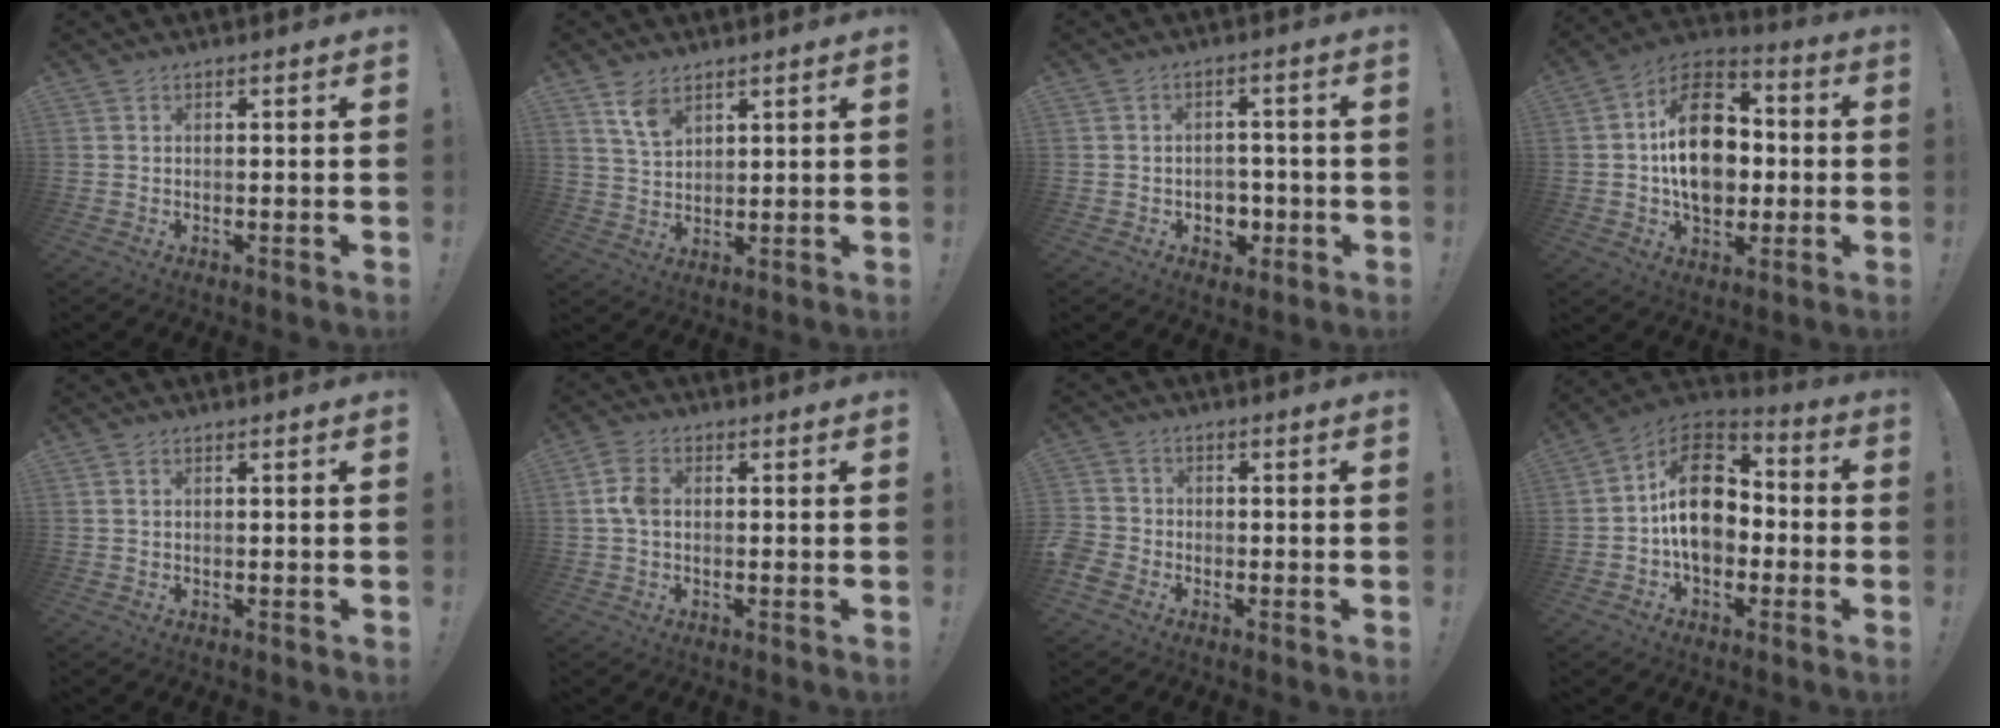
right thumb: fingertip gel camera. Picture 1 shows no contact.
{"total": 6.6, "force": [4.5, 3.6, 3.2], "torque": [-0.056, -0.023, 0.085]}
{"total": 5.4, "force": [-0.8, 5.1, 1.8], "torque": [-0.021, -0.001, -0.009]}
{"total": 20.6, "force": [0.4, 14.7, 14.5], "torque": [-0.225, 0.014, 0.016]}
{"total": 0.6, "force": [0.3, 0.3, 0.4], "torque": [-0.014, 0.003, 0.007]}
{"total": 5.5, "force": [0.2, 3.7, 4.1], "torque": [-0.085, 0.009, 0.004]}
{"total": 4.8, "force": [-2.5, 3.8, 1.4], "torque": [-0.045, 0.014, -0.047]}
{"total": 18.5, "force": [0.0, 13.1, 13.0], "torque": [-0.205, 0.021, 0.004]}